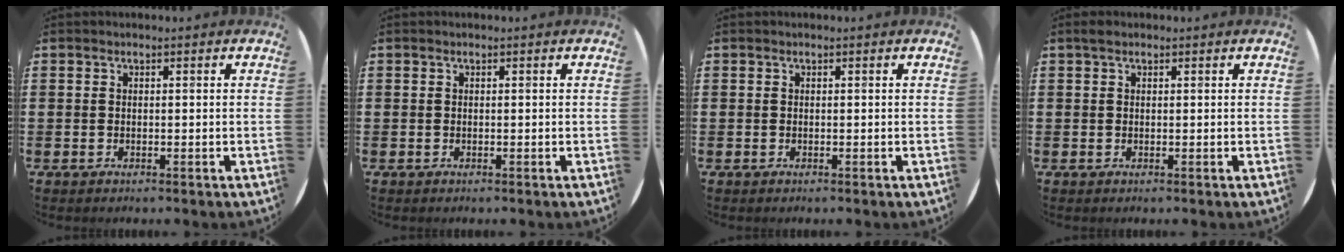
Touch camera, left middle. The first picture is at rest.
{"total": 0.0}
{"total": 0.0}
{"total": 0.7, "force": [0.5, 0.4, 0.3], "torque": [0.002, 0.002, 0.006]}